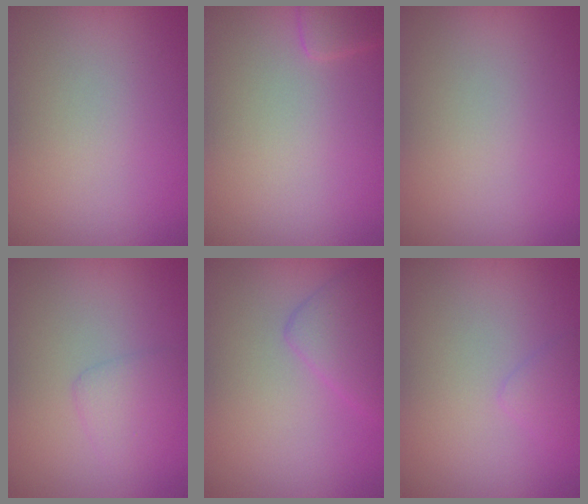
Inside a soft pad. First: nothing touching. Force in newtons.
{"total": 1.7, "press": 1.7, "slide": 0.2}
{"total": 0.0}
{"total": 1.9, "press": 1.9, "slide": 0.2}
{"total": 2.3, "press": 2.3, "slide": 0.0}
{"total": 1.2, "press": 1.1, "slide": 0.1}